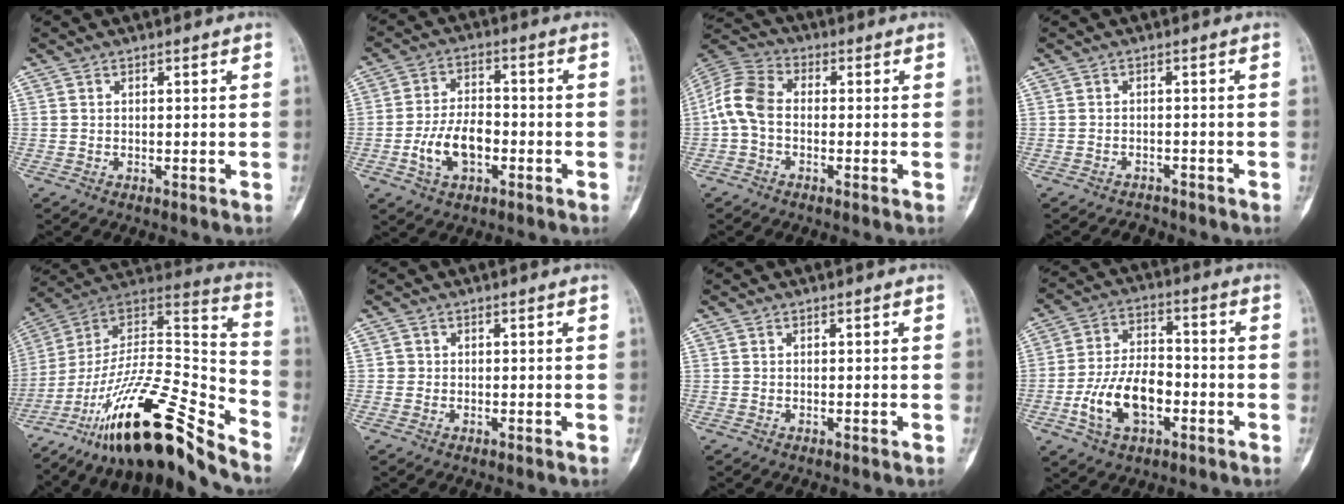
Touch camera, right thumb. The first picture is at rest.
{"total": 9.1, "force": [-2.8, 5.3, 6.8], "torque": [-0.119, 0.022, -0.051]}
{"total": 8.3, "force": [-1.1, 5.5, 6.1], "torque": [-0.122, 0.026, -0.040]}
{"total": 2.5, "force": [-2.3, 1.0, -0.2], "torque": [-0.002, 0.012, -0.034]}
{"total": 26.4, "force": [-19.4, 5.1, 17.2], "torque": [-0.264, 0.101, -0.333]}
{"total": 1.0, "force": [0.0, 1.0, 0.1], "torque": [0.004, 0.004, -0.001]}
{"total": 0.0}
{"total": 12.9, "force": [-4.1, 7.5, 9.7], "torque": [-0.170, 0.030, -0.073]}